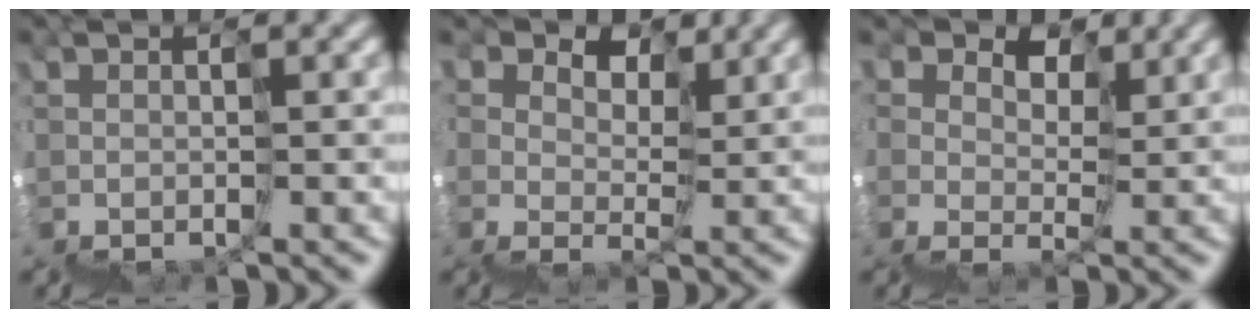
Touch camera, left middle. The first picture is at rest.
{"total": 4.8, "force": [3.2, 3.4, 1.2], "torque": [-0.006, 0.019, 0.067]}
{"total": 4.9, "force": [3.1, 3.5, 1.3], "torque": [-0.008, 0.017, 0.064]}